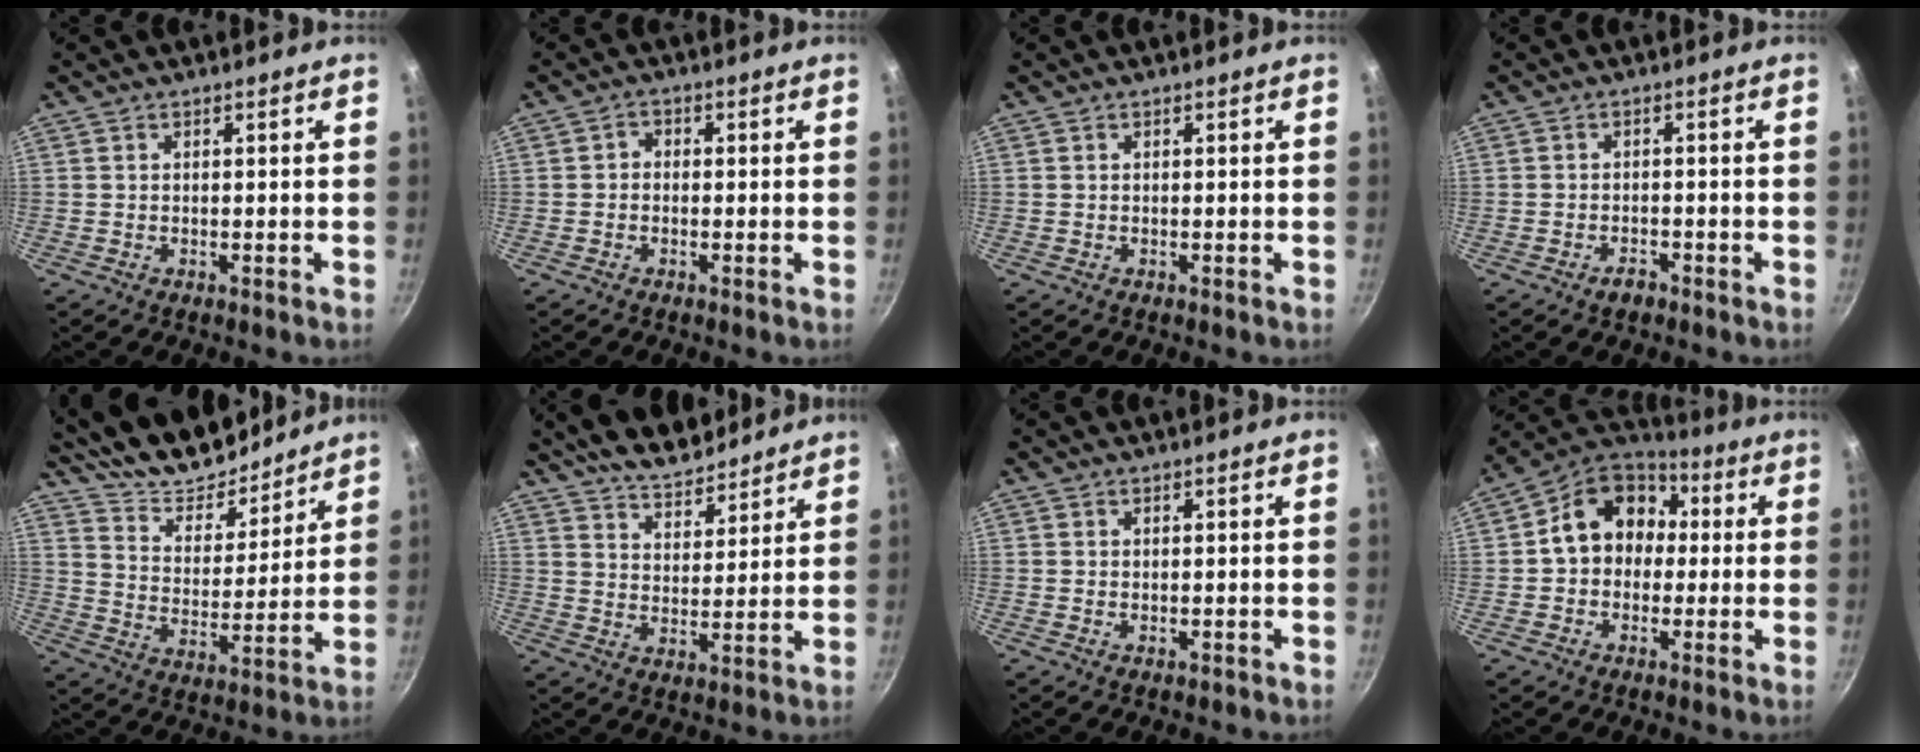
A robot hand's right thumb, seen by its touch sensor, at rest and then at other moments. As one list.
[{"total": 1.7, "force": [-0.4, 1.4, 0.8], "torque": [-0.010, 0.010, -0.012]}, {"total": 0.0}, {"total": 2.3, "force": [-1.6, 1.2, 1.1], "torque": [-0.012, 0.017, -0.023]}, {"total": 18.3, "force": [15.7, 6.7, 6.4], "torque": [-0.061, -0.100, 0.255]}, {"total": 10.8, "force": [9.3, 3.9, 3.9], "torque": [-0.038, -0.049, 0.155]}, {"total": 0.0}, {"total": 13.8, "force": [1.2, 11.1, 8.1], "torque": [-0.086, 0.036, 0.002]}]